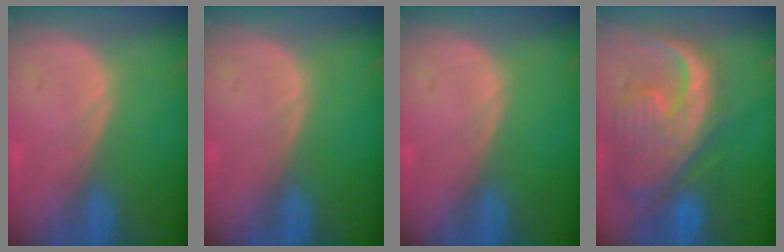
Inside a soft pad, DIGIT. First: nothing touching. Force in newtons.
{"total": 0.0}
{"total": 0.0}
{"total": 13.0, "press": 11.2, "slide": 6.6}